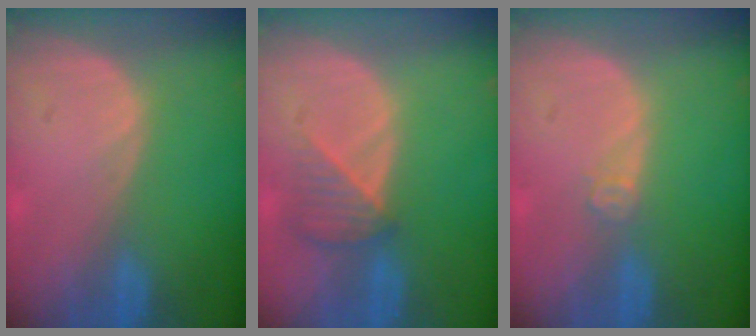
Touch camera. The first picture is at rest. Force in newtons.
{"total": 3.6, "press": 3.5, "slide": 1.0}
{"total": 1.7, "press": 1.4, "slide": 1.0}